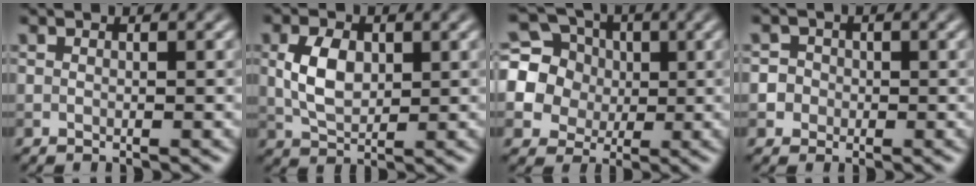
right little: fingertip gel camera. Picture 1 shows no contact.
{"total": 4.1, "force": [0.6, 2.5, 3.1], "torque": [-0.072, 0.002, 0.012]}
{"total": 10.0, "force": [1.6, 9.1, 3.6], "torque": [-0.106, 0.036, 0.022]}
{"total": 3.3, "force": [-0.1, 3.1, 1.0], "torque": [0.008, 0.021, -0.022]}